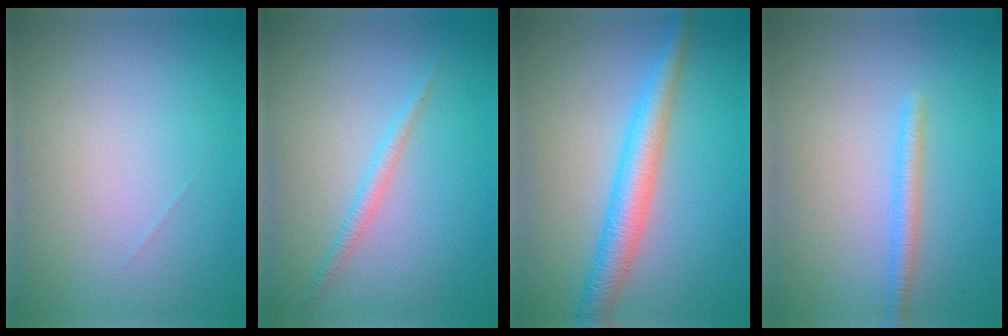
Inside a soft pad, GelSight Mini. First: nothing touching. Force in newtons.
{"total": 1.4, "press": 1.4, "slide": 0.1}
{"total": 4.3, "press": 4.3, "slide": 0.1}
{"total": 1.7, "press": 1.7, "slide": 0.1}